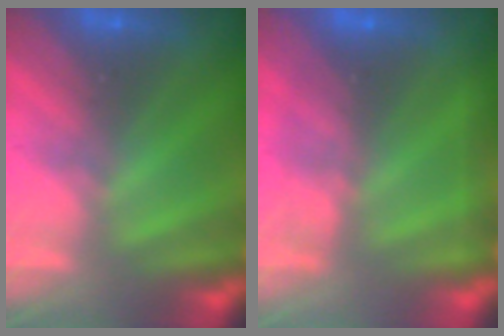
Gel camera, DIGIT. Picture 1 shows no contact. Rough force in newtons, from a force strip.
{"total": 2.2}